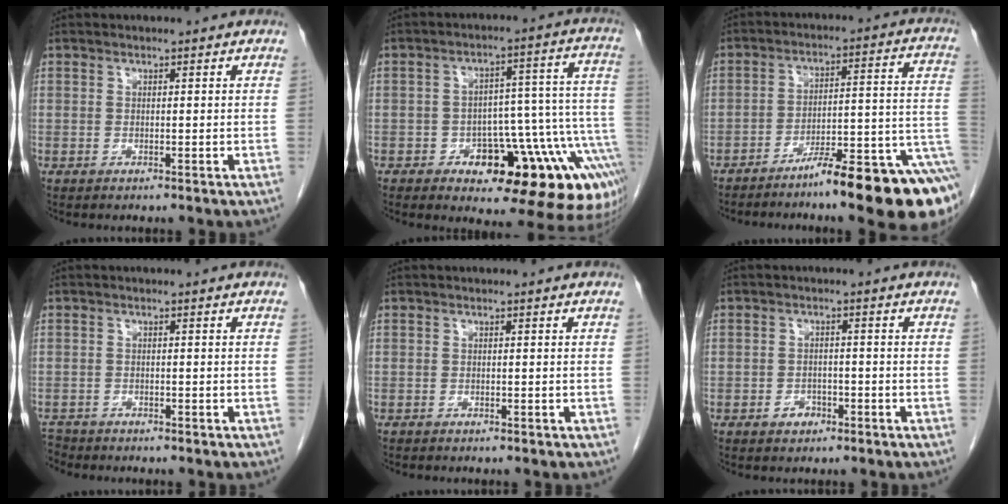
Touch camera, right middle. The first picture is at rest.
{"total": 19.4, "force": [-10.0, 6.3, 15.4], "torque": [-0.080, 0.063, -0.121]}
{"total": 16.7, "force": [-10.7, 1.3, 12.7], "torque": [-0.104, 0.033, -0.160]}
{"total": 2.6, "force": [-2.5, 0.7, -0.3], "torque": [0.002, -0.008, -0.045]}
{"total": 0.8, "force": [-0.7, 0.3, 0.2], "torque": [-0.010, 0.000, -0.009]}
{"total": 2.2, "force": [-1.2, 1.6, 0.9], "torque": [-0.011, 0.007, -0.015]}